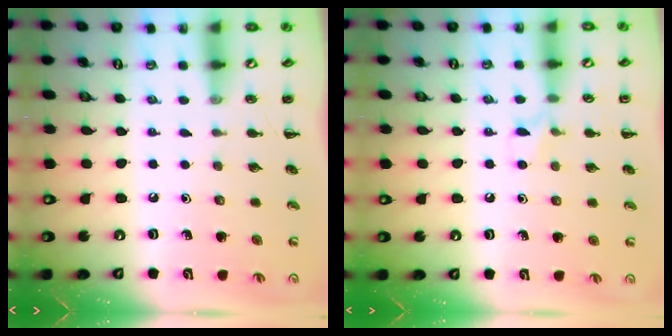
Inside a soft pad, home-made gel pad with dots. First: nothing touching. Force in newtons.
{"total": 5.2, "press": 4.9, "slide": 1.6}